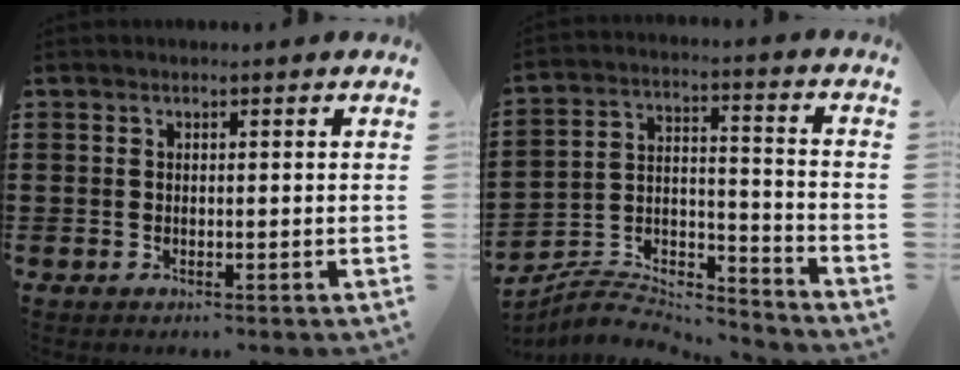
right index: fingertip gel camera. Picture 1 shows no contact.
{"total": 6.0, "force": [-5.7, 1.7, 1.1], "torque": [-0.027, 0.002, -0.115]}